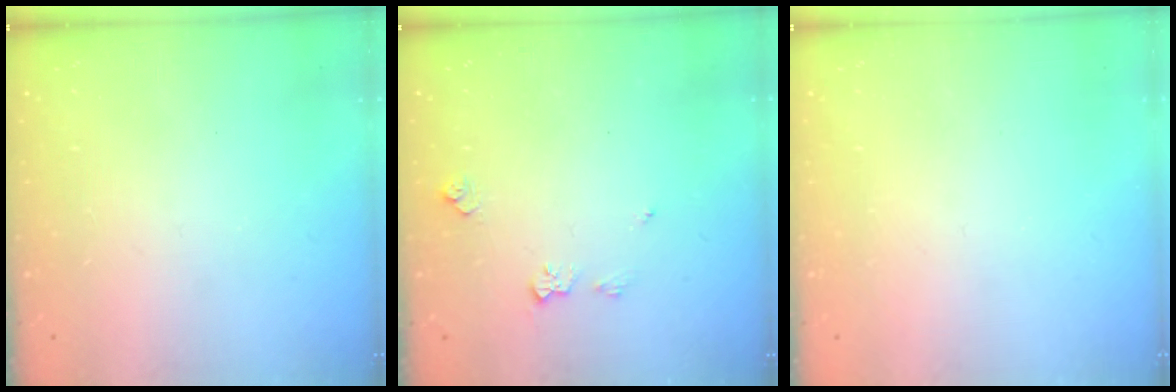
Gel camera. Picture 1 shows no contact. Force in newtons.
{"total": 5.9, "press": 5.9, "slide": 0.8}
{"total": 0.0}